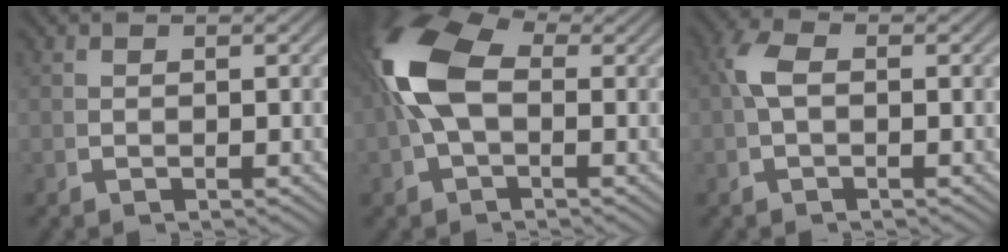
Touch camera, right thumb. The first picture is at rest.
{"total": 8.2, "force": [1.0, 5.1, 6.3], "torque": [-0.135, 0.011, 0.017]}
{"total": 2.0, "force": [0.2, 0.8, 1.8], "torque": [-0.046, 0.000, 0.008]}